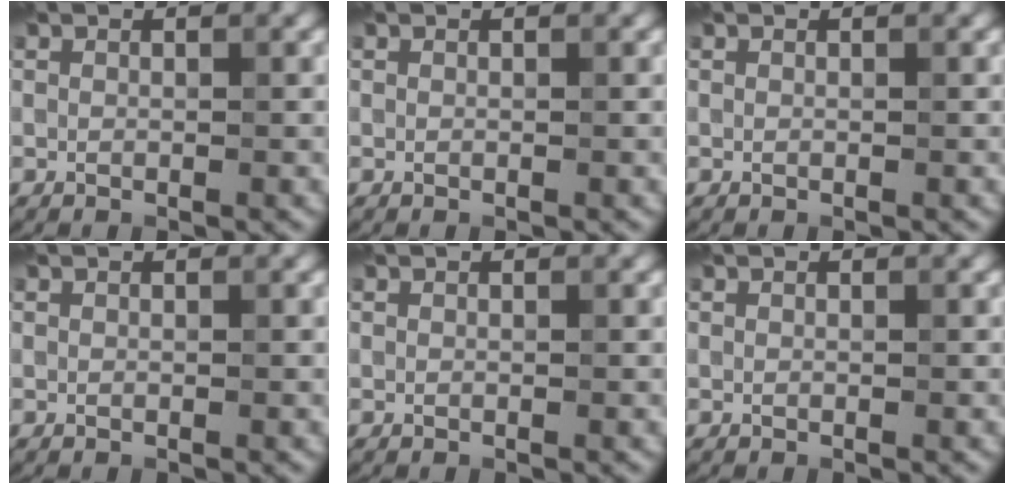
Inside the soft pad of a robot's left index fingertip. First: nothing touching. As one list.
[{"total": 0.0}, {"total": 0.0}, {"total": 0.0}, {"total": 0.0}, {"total": 0.0}]